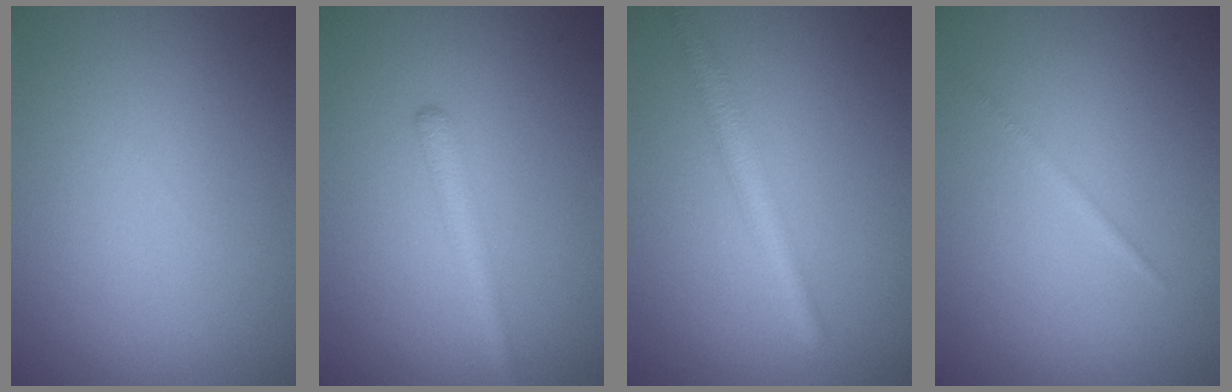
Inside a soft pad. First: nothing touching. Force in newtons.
{"total": 1.9, "press": 1.9, "slide": 0.0}
{"total": 2.8, "press": 2.8, "slide": 0.0}
{"total": 0.7, "press": 0.7, "slide": 0.1}